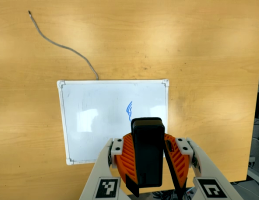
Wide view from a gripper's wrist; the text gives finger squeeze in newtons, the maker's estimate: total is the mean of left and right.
{"total": 7.3, "left": 8.0, "right": 6.7}